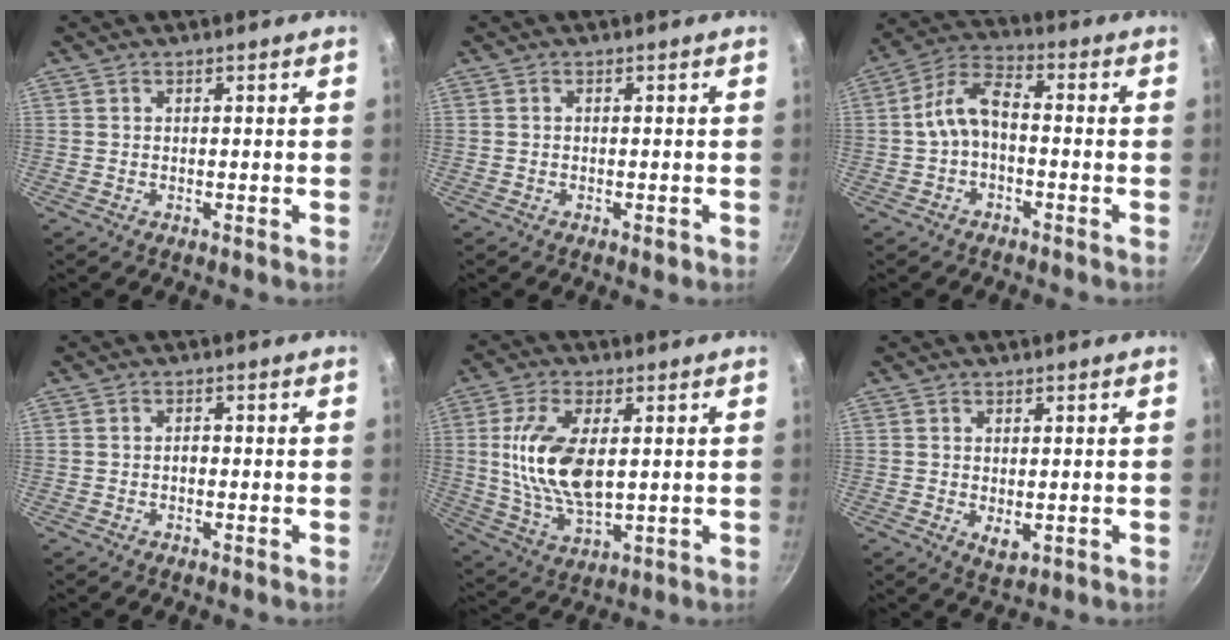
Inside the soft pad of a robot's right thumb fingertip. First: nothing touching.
{"total": 1.2, "force": [-0.6, 0.6, 0.8], "torque": [-0.014, 0.003, -0.009]}
{"total": 7.7, "force": [-1.5, 4.4, 6.1], "torque": [-0.114, 0.042, -0.035]}
{"total": 1.1, "force": [-0.4, 0.7, 0.7], "torque": [-0.009, 0.007, -0.007]}
{"total": 14.4, "force": [1.9, 7.1, 12.3], "torque": [-0.234, -0.008, 0.043]}
{"total": 2.8, "force": [0.0, 1.7, 2.3], "torque": [-0.037, -0.009, 0.003]}